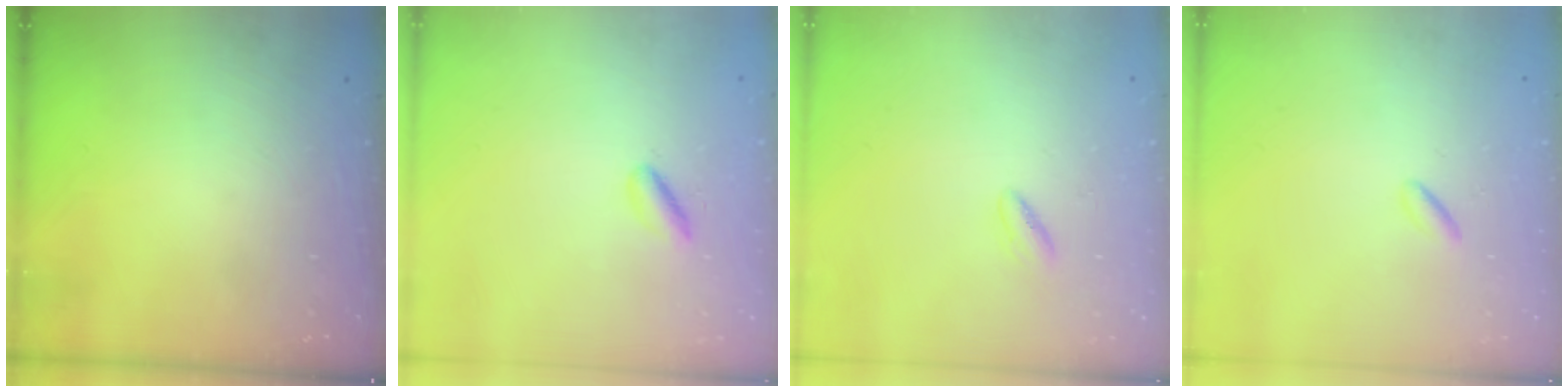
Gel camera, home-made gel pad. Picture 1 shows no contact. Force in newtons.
{"total": 2.8, "press": 2.6, "slide": 1.1}
{"total": 1.4, "press": 1.2, "slide": 0.7}
{"total": 0.6, "press": 0.2, "slide": 0.5}